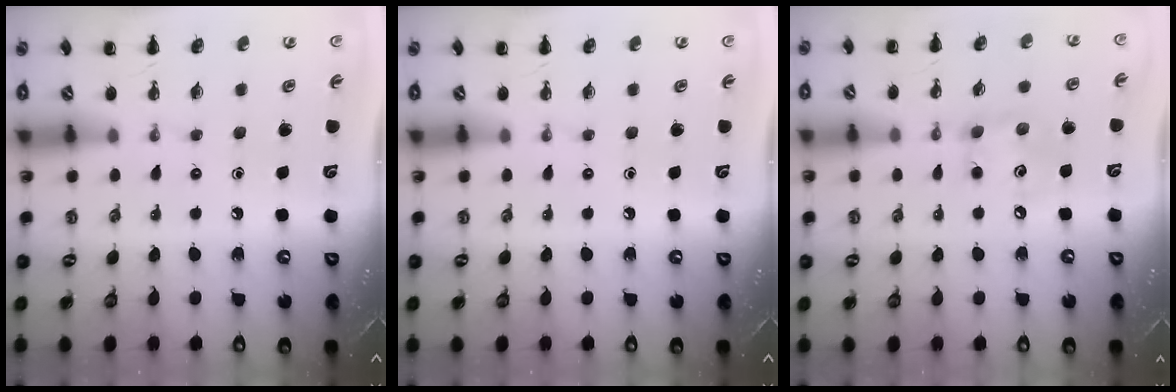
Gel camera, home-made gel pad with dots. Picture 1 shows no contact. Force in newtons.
{"total": 0.0}
{"total": 6.9, "press": 6.9, "slide": 0.5}